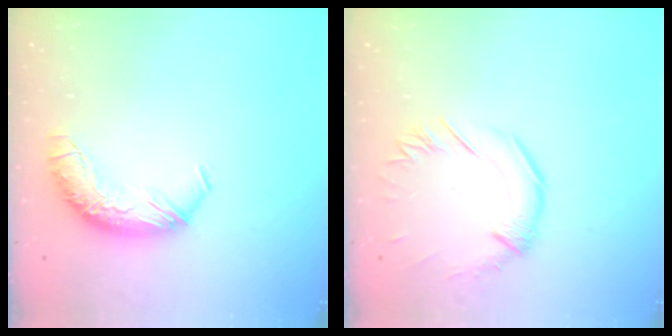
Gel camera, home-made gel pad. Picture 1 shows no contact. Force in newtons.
{"total": 0.8, "press": 0.7, "slide": 0.4}